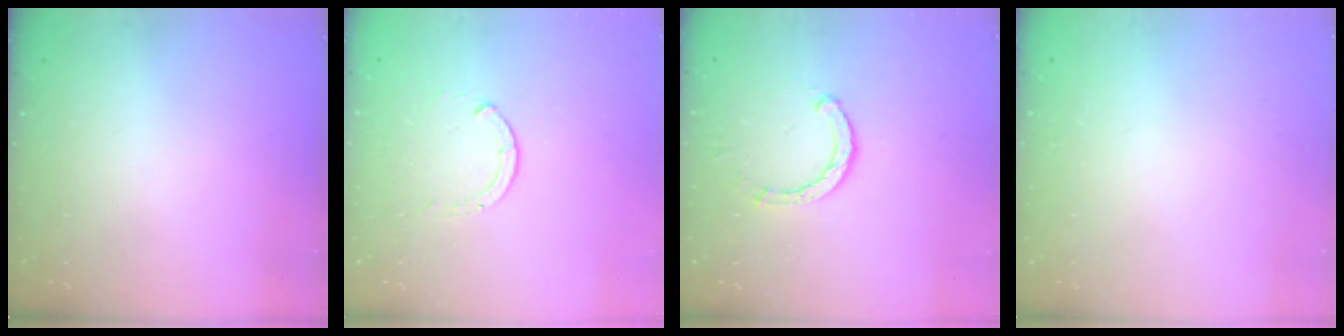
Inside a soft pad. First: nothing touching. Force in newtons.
{"total": 0.0}
{"total": 2.6, "press": 2.6, "slide": 0.3}
{"total": 2.4, "press": 2.4, "slide": 0.2}